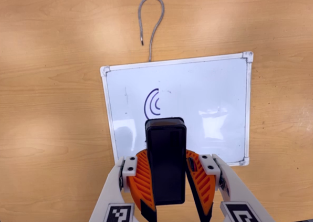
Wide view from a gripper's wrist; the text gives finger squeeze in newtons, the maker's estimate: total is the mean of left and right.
{"total": 9.7, "left": 10.0, "right": 9.4}